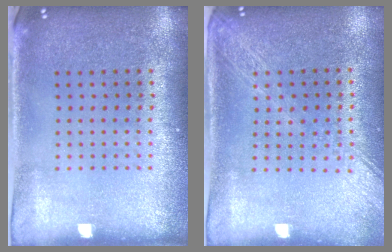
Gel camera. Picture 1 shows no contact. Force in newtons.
{"total": 1.9, "press": 1.7, "slide": 1.0}